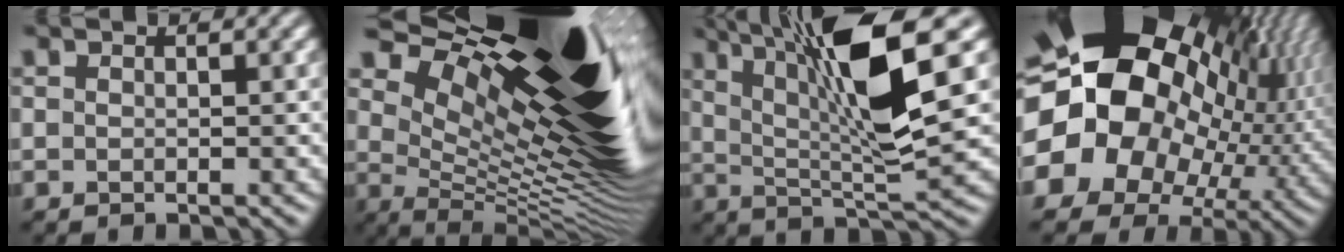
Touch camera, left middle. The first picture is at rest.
{"total": 20.5, "force": [9.7, 7.4, 16.5], "torque": [-0.220, 0.046, 0.144]}
{"total": 10.8, "force": [4.1, 2.2, 9.7], "torque": [-0.166, 0.000, 0.074]}
{"total": 22.4, "force": [2.9, 18.0, 12.9], "torque": [-0.221, -0.010, 0.018]}